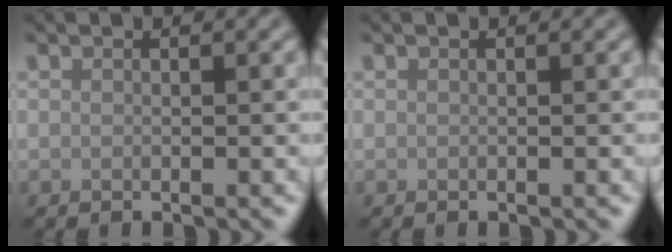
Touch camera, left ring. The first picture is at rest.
{"total": 0.0}